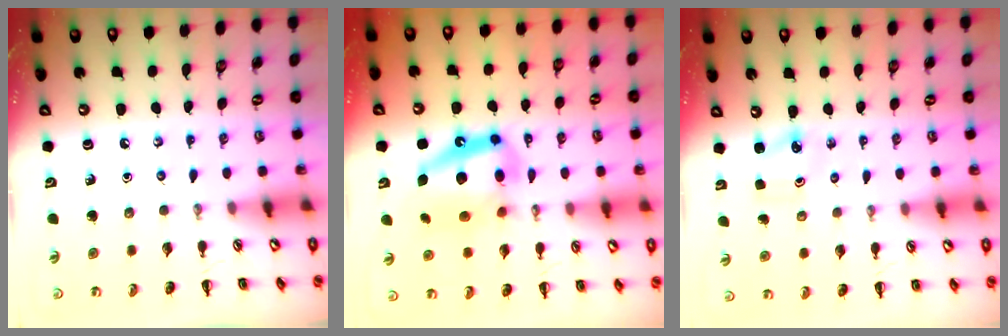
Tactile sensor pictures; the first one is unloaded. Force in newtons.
{"total": 16.1, "press": 15.6, "slide": 3.8}
{"total": 2.6, "press": 2.5, "slide": 0.7}